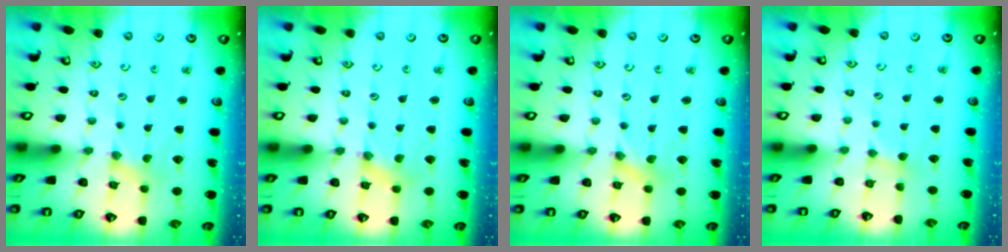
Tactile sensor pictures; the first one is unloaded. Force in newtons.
{"total": 1.7, "press": 1.7, "slide": 0.3}
{"total": 0.8, "press": 0.8, "slide": 0.2}
{"total": 1.6, "press": 1.5, "slide": 0.2}